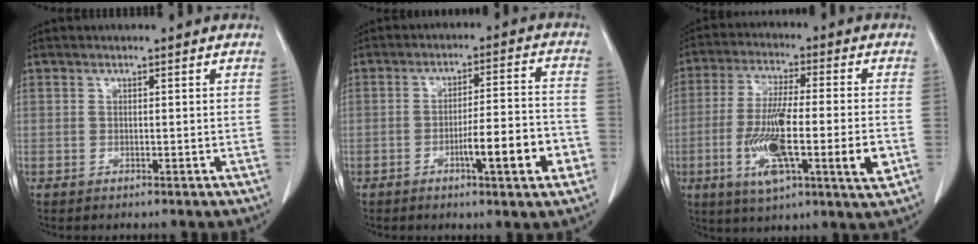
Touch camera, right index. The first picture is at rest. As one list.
[{"total": 9.8, "force": [-3.9, 1.0, 9.0], "torque": [-0.131, 0.008, -0.056]}, {"total": 15.7, "force": [-4.1, 1.8, 15.1], "torque": [-0.271, -0.016, -0.068]}]